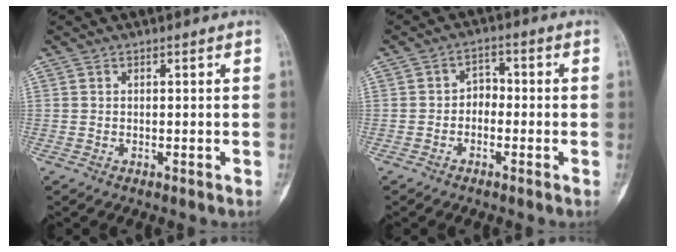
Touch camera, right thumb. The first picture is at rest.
{"total": 3.3, "force": [-0.9, 2.6, 1.8], "torque": [-0.008, 0.019, -0.025]}